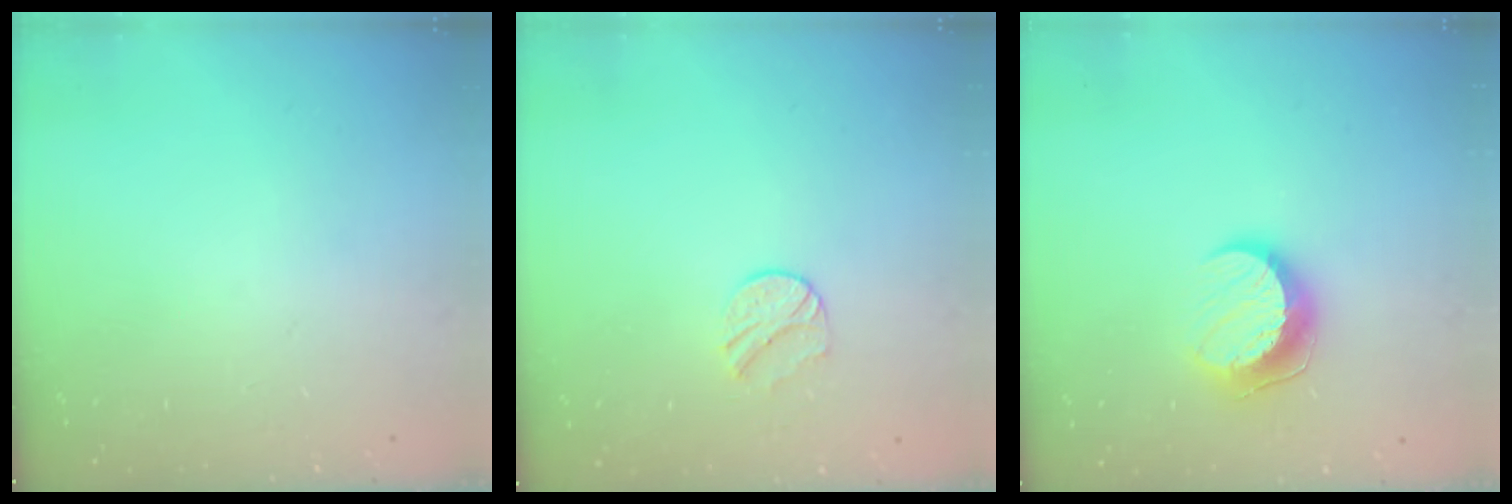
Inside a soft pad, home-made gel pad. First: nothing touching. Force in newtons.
{"total": 6.4, "press": 6.4, "slide": 0.7}
{"total": 10.1, "press": 10.1, "slide": 0.9}